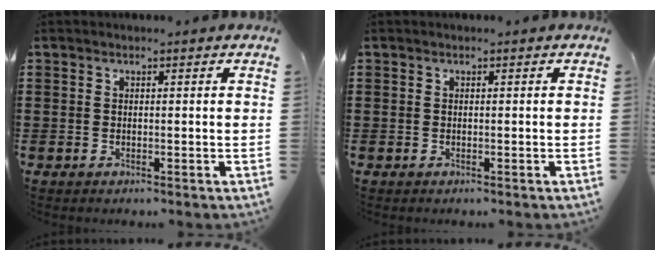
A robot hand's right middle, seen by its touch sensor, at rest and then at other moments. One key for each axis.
{"total": 0.0}